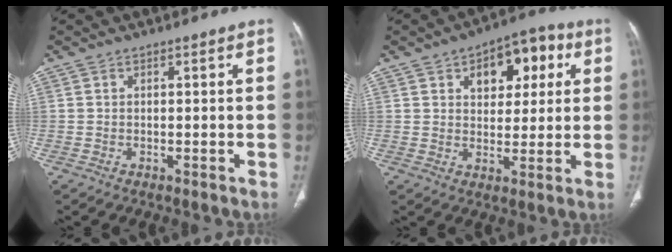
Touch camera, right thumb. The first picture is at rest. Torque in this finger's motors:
{"motor_torque": [-0.48, 1.72, 1.20, 0.54, 0.13]}